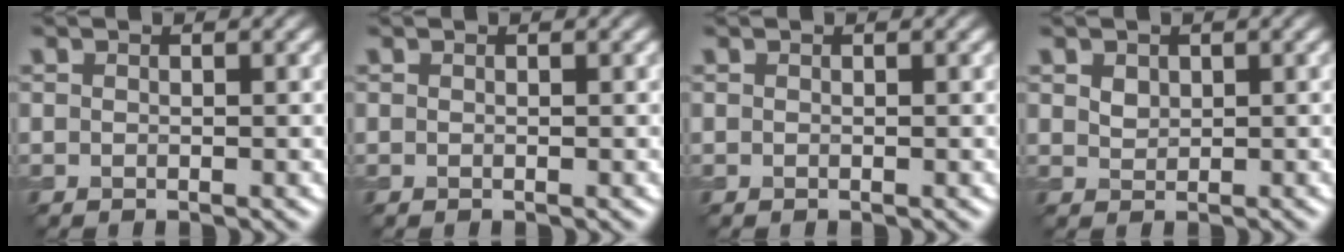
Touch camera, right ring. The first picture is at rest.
{"total": 0.0}
{"total": 0.0}
{"total": 1.2, "force": [0.6, 0.8, 0.5], "torque": [-0.008, 0.000, 0.014]}